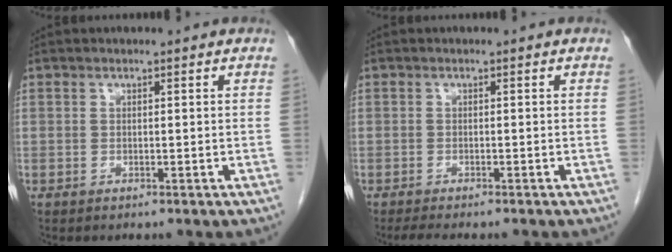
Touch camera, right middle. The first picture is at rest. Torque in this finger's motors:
{"motor_torque": [0.05, -0.03, 0.00, 0.00]}